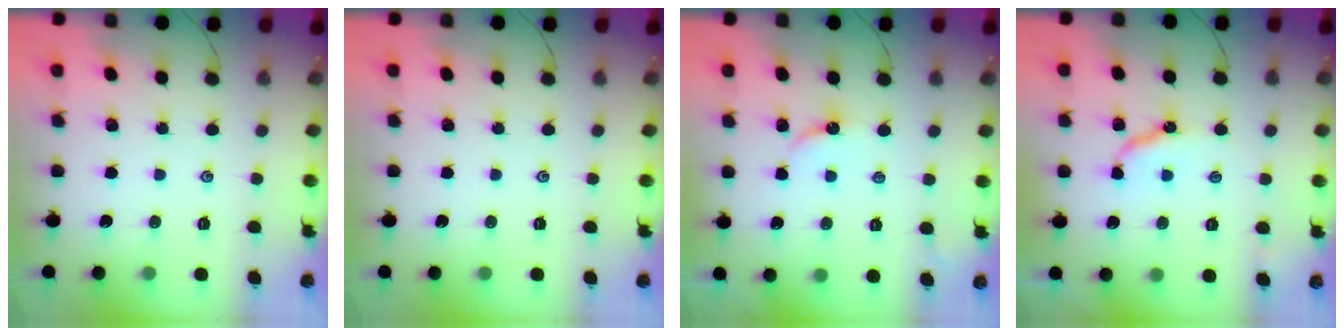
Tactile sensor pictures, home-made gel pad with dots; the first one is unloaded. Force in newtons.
{"total": 0.0}
{"total": 3.4, "press": 3.4, "slide": 0.3}
{"total": 8.2, "press": 8.2, "slide": 0.8}